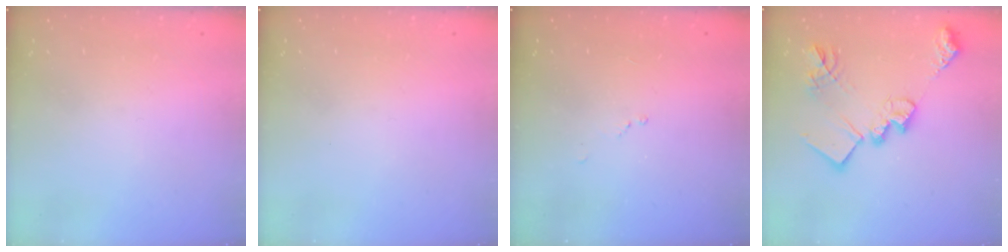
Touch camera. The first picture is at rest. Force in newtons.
{"total": 0.0}
{"total": 7.6, "press": 7.6, "slide": 0.9}
{"total": 20.0, "press": 19.9, "slide": 1.3}